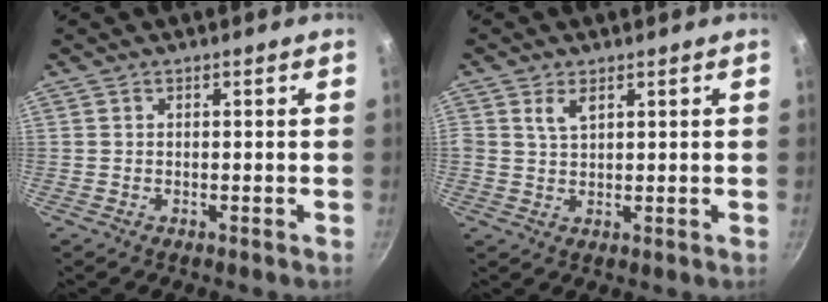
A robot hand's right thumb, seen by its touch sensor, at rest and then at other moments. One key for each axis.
{"total": 3.0, "fx": 1.5, "fy": 1.6, "fz": 2.0, "tx": -0.034, "ty": -0.008, "tz": 0.028}